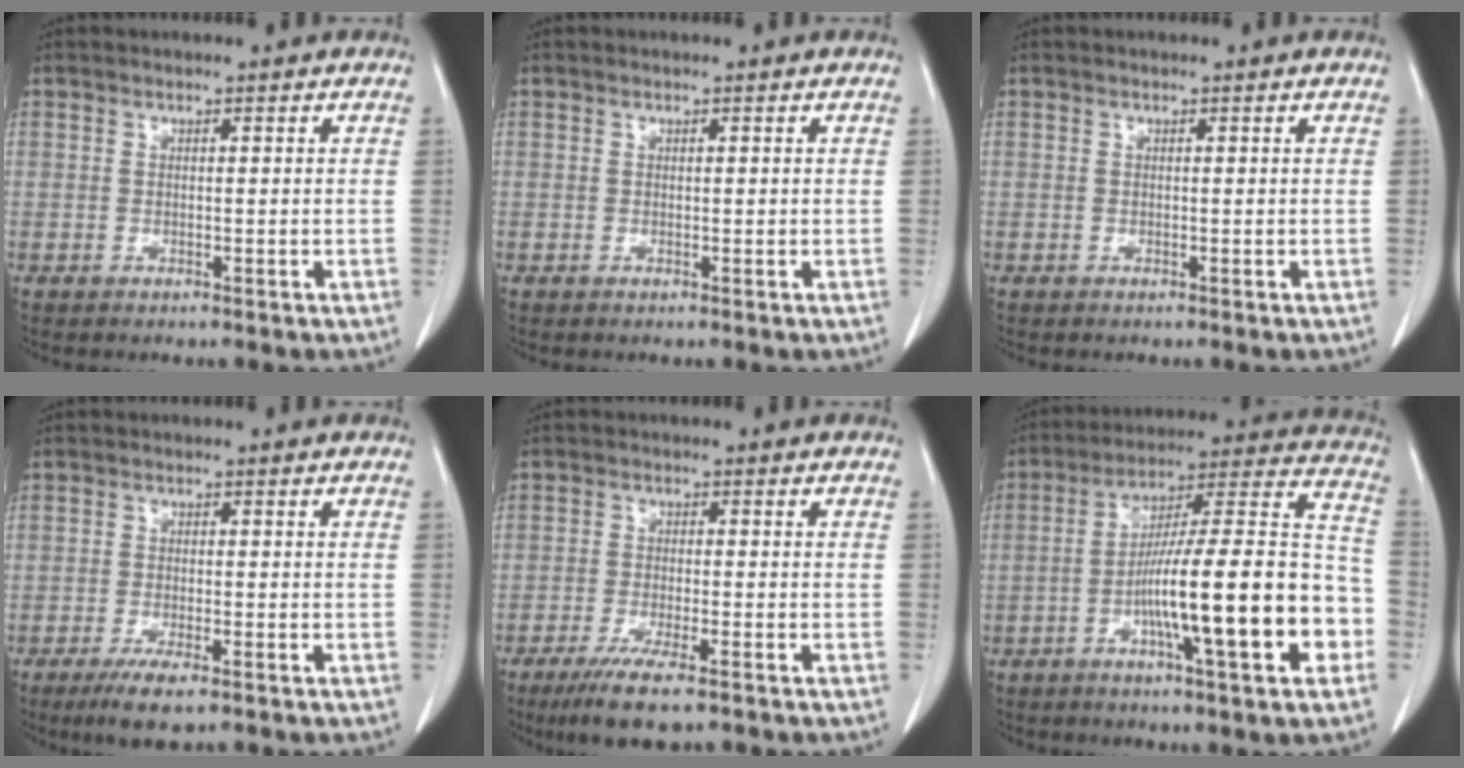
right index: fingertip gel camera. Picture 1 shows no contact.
{"total": 0.0}
{"total": 0.0}
{"total": 4.7, "force": [-3.0, 0.9, 3.6], "torque": [-0.068, -0.011, -0.048]}
{"total": 7.5, "force": [-5.0, 0.8, 5.5], "torque": [-0.096, -0.019, -0.079]}
{"total": 21.7, "force": [-6.3, 2.2, 20.7], "torque": [-0.277, 0.016, -0.097]}